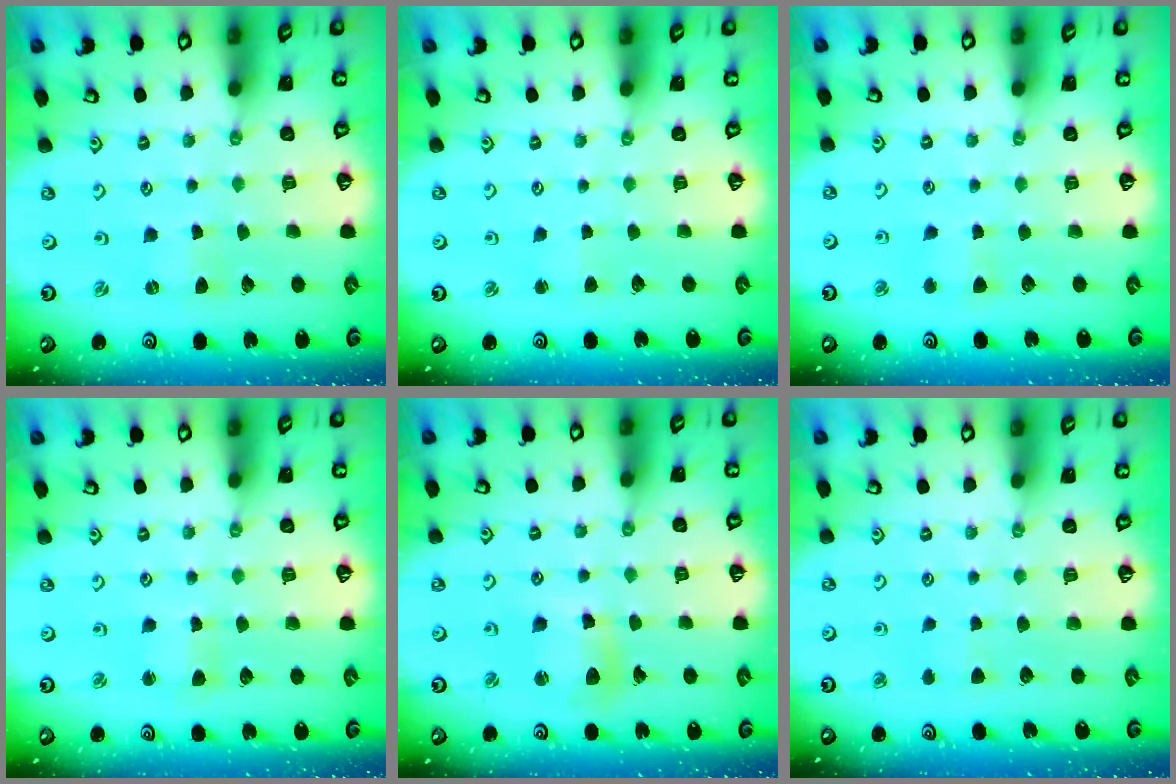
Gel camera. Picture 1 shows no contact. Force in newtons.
{"total": 2.5, "press": 2.5, "slide": 0.2}
{"total": 2.7, "press": 2.6, "slide": 0.8}
{"total": 2.7, "press": 2.7, "slide": 0.2}
{"total": 10.0, "press": 9.9, "slide": 1.1}
{"total": 3.5, "press": 3.5, "slide": 0.6}